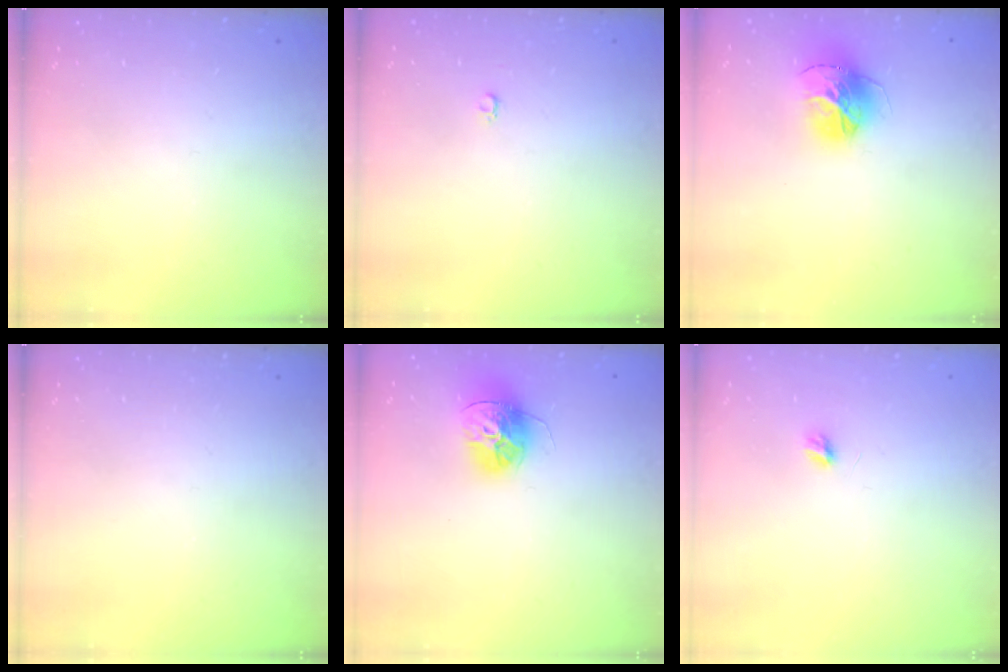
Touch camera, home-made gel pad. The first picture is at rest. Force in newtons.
{"total": 2.6, "press": 2.6, "slide": 0.3}
{"total": 15.1, "press": 15.0, "slide": 1.5}
{"total": 0.0}
{"total": 15.0, "press": 14.9, "slide": 1.3}
{"total": 3.7, "press": 3.7, "slide": 0.3}